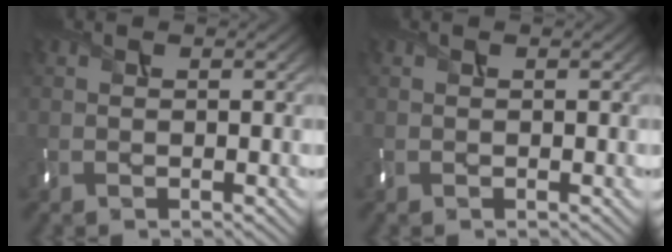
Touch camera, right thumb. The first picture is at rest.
{"total": 0.0}